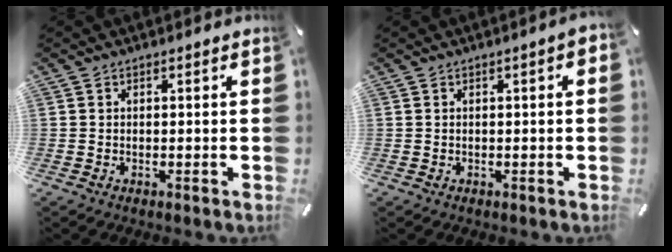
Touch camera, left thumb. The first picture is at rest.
{"total": 2.0, "force": [0.0, 0.5, 1.9], "torque": [-0.032, 0.003, -0.001]}